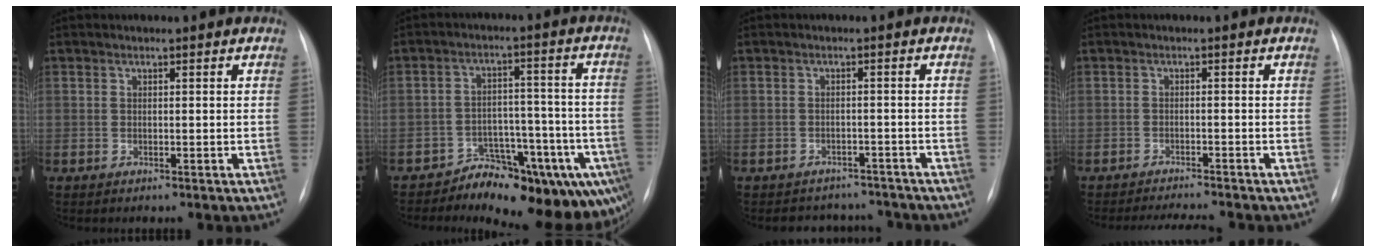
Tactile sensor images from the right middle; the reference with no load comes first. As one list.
[{"total": 13.6, "force": [-10.3, 6.4, 6.3], "torque": [-0.036, 0.060, -0.135]}, {"total": 6.9, "force": [-6.3, 2.8, 0.1], "torque": [0.006, 0.017, -0.075]}, {"total": 5.6, "force": [-5.3, -0.3, 1.7], "torque": [-0.024, -0.010, -0.080]}]